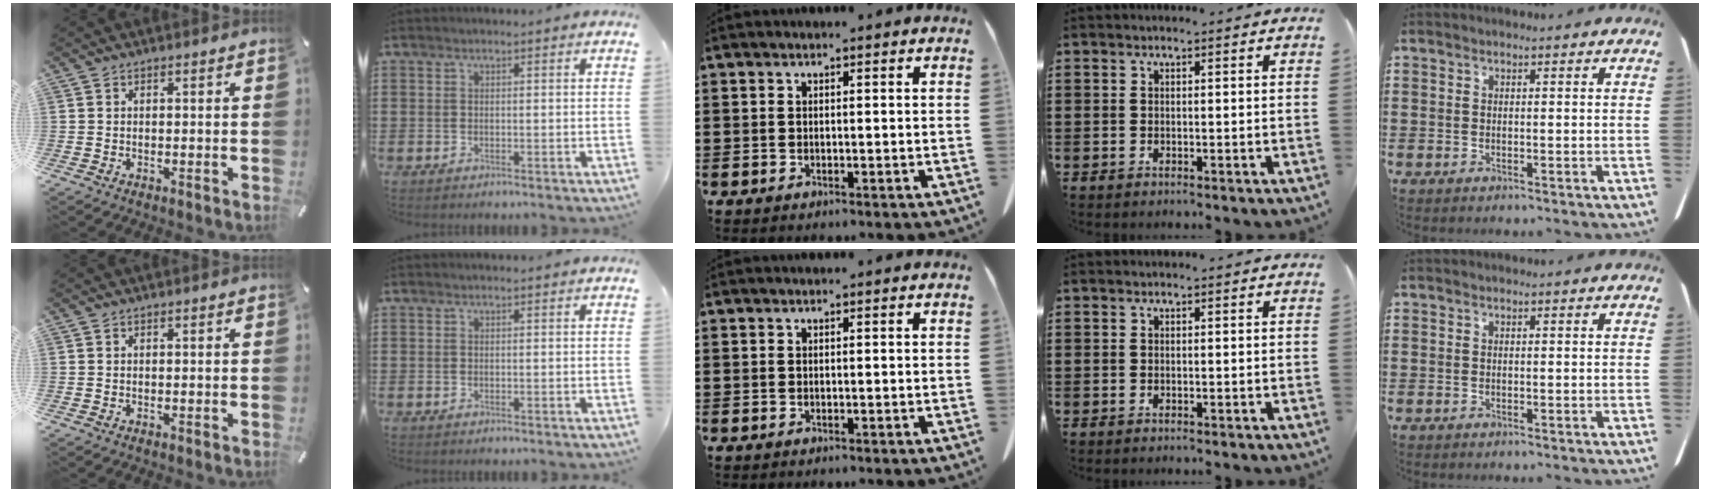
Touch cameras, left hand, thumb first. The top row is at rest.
{}